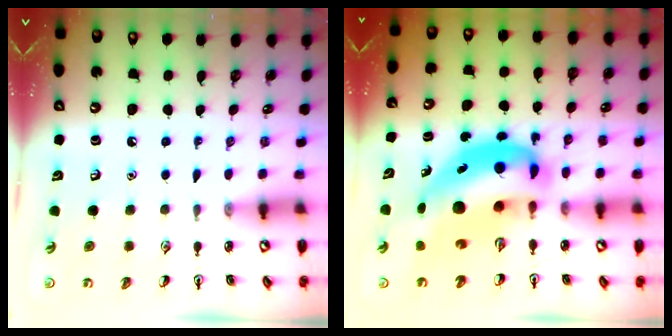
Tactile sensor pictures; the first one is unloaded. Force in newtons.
{"total": 15.8, "press": 15.0, "slide": 4.9}